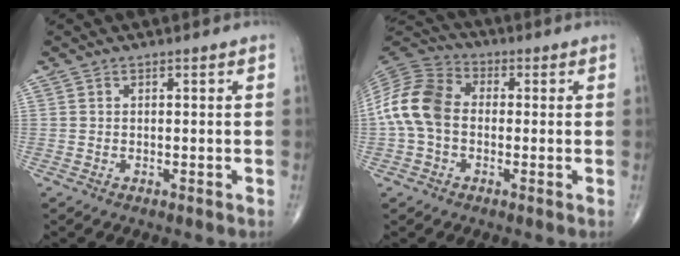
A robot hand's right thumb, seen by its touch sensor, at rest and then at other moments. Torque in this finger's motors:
{"motor_torque": [0.24, 0.26, 1.04, -0.23, 0.33]}